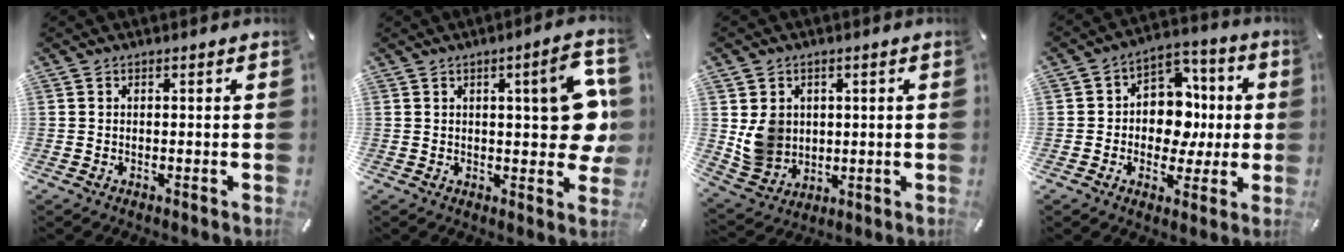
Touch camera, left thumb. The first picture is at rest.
{"total": 13.4, "force": [2.1, 4.8, 12.3], "torque": [-0.146, -0.009, 0.031]}
{"total": 7.7, "force": [1.7, 7.3, 1.7], "torque": [-0.036, -0.004, 0.040]}
{"total": 11.5, "force": [-0.6, 10.1, 5.5], "torque": [-0.081, 0.004, -0.004]}